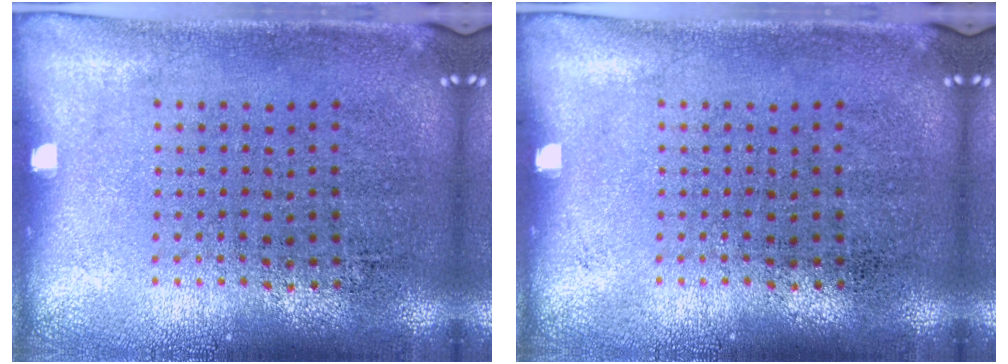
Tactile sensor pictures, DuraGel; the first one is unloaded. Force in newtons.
{"total": 0.0}